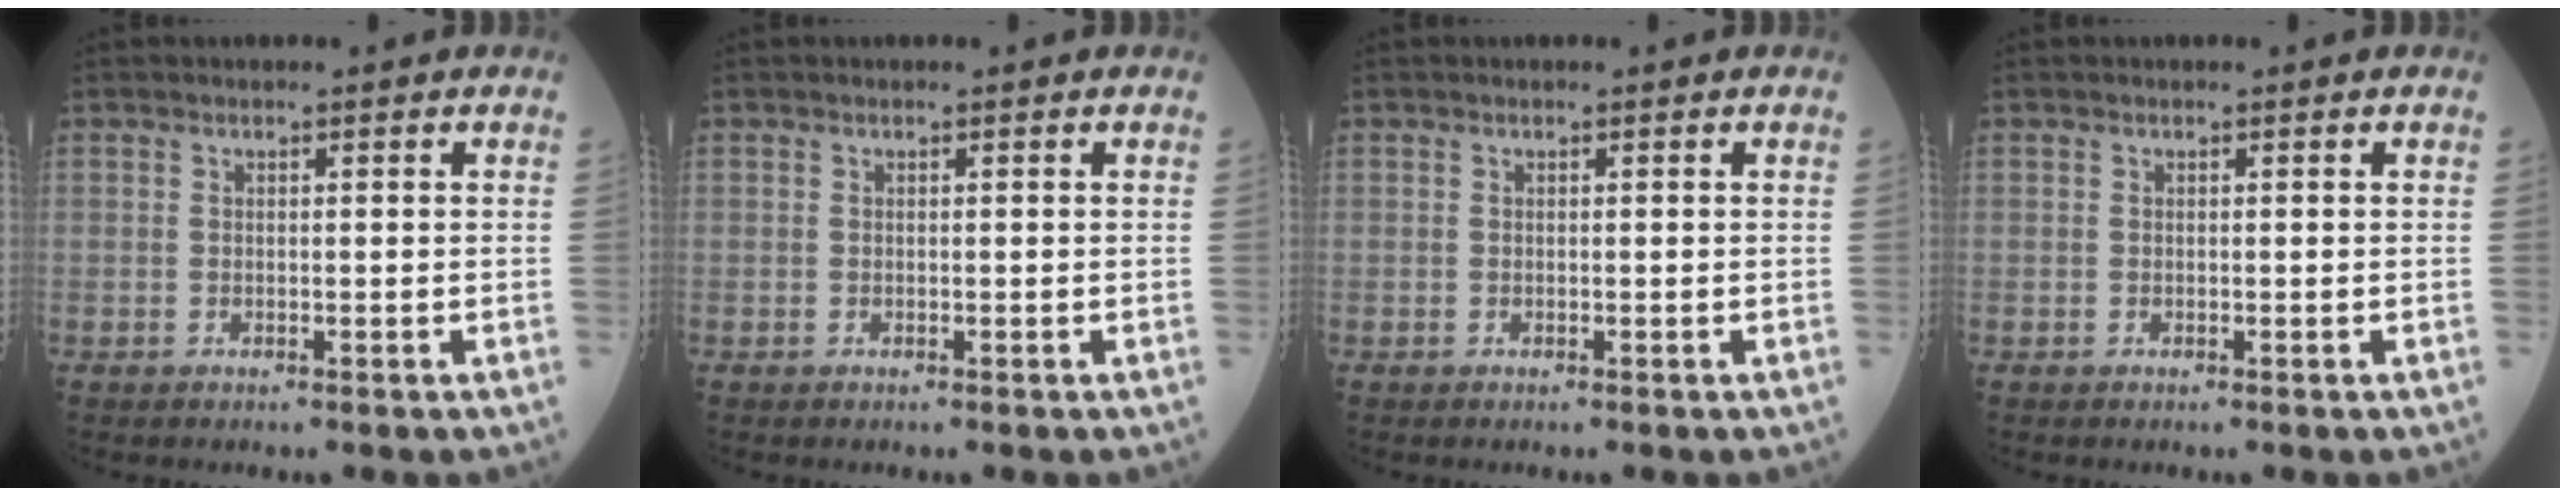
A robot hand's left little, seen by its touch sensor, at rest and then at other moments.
{"total": 0.0}
{"total": 0.0}
{"total": 0.0}